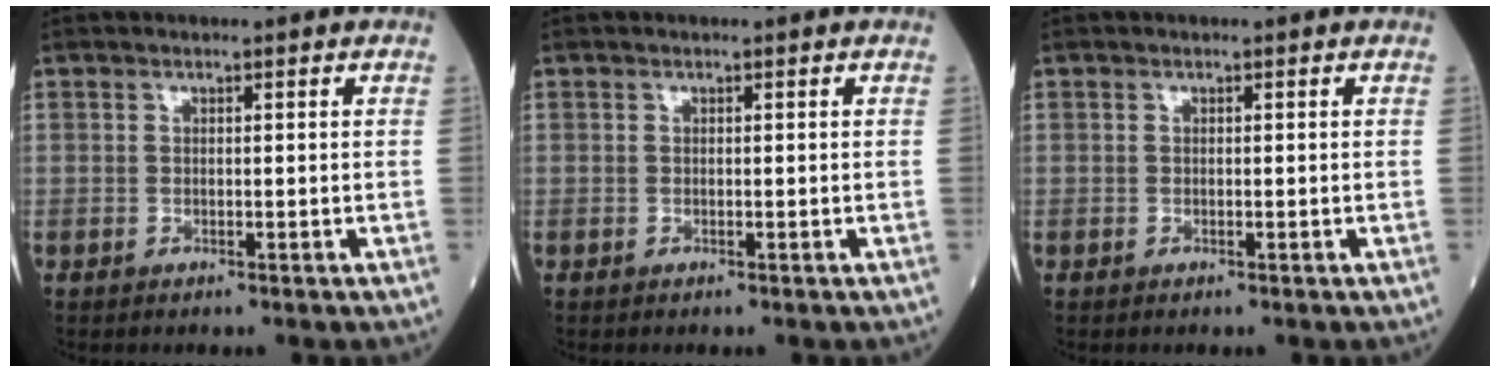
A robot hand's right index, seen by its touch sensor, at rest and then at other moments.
{"total": 0.0}
{"total": 0.0}